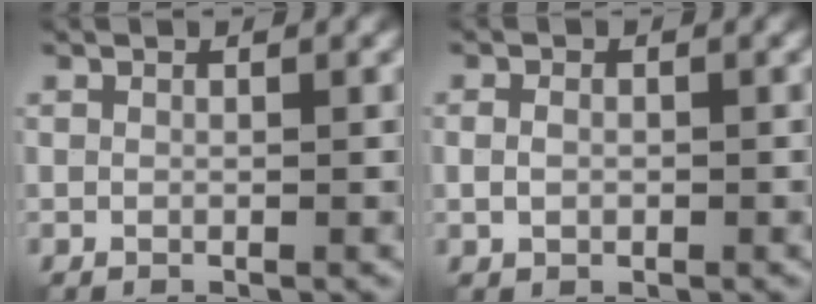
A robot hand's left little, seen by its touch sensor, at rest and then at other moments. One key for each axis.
{"total": 1.5, "fx": -0.4, "fy": 1.1, "fz": 0.9, "tx": -0.018, "ty": -0.001, "tz": -0.007}